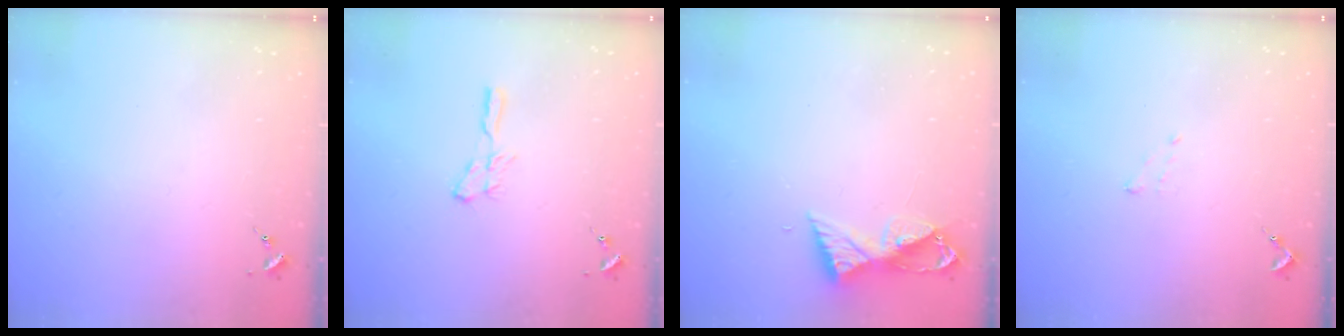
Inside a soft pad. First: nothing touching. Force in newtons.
{"total": 4.7, "press": 4.7, "slide": 0.7}
{"total": 8.3, "press": 8.2, "slide": 0.6}
{"total": 4.1, "press": 4.1, "slide": 0.5}